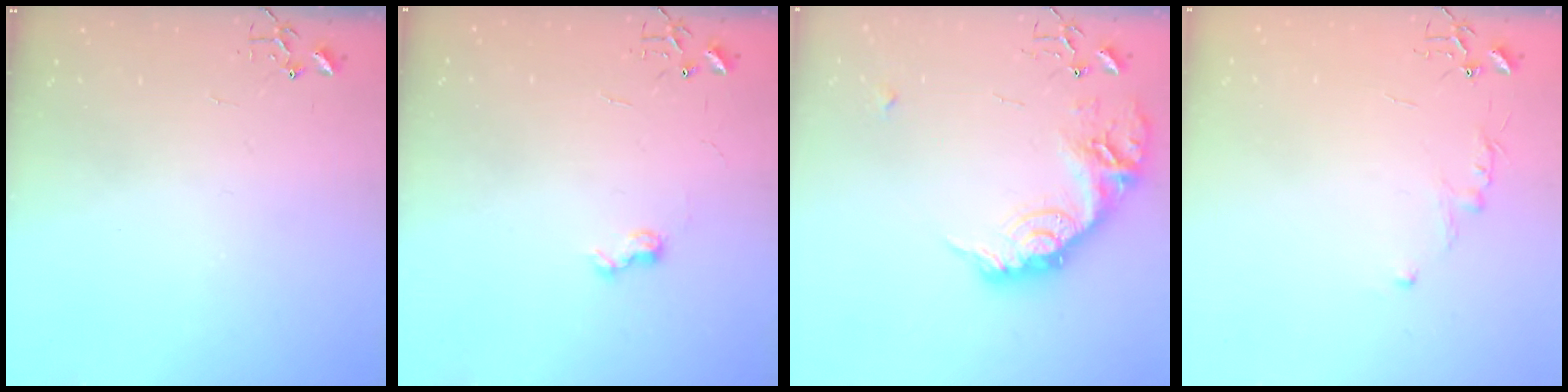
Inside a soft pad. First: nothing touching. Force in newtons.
{"total": 6.0, "press": 6.0, "slide": 0.7}
{"total": 20.9, "press": 20.9, "slide": 1.2}
{"total": 5.5, "press": 5.5, "slide": 0.6}